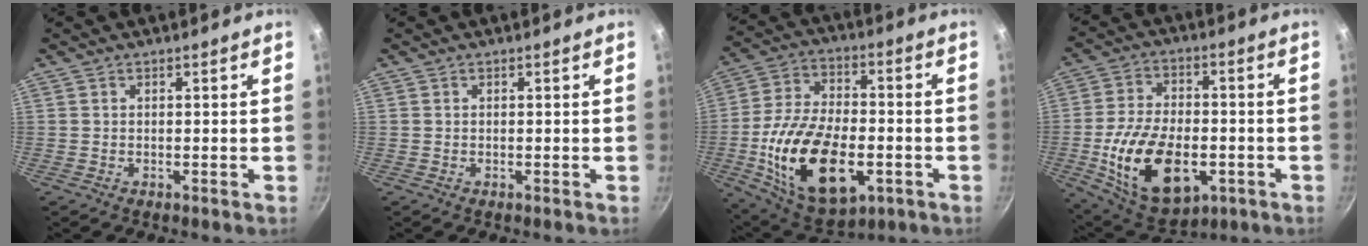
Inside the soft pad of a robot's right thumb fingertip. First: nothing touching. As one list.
[{"total": 0.0}, {"total": 23.0, "force": [-5.8, 12.7, 18.2], "torque": [-0.323, 0.019, -0.091]}, {"total": 19.9, "force": [-5.0, 11.8, 15.3], "torque": [-0.260, 0.015, -0.070]}]